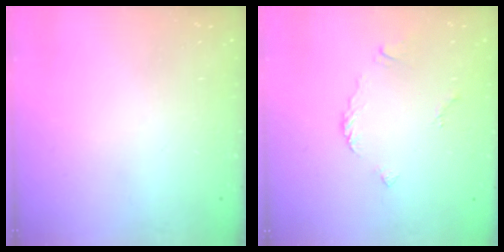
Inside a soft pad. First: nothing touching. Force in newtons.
{"total": 3.5, "press": 3.5, "slide": 0.2}